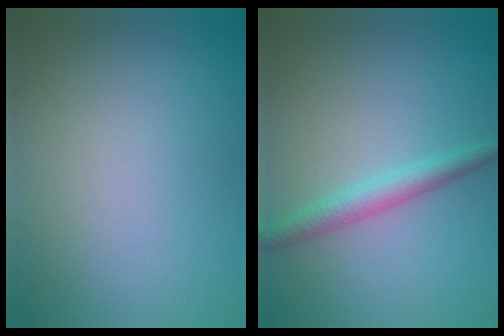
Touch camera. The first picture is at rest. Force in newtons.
{"total": 2.5, "press": 2.5, "slide": 0.1}